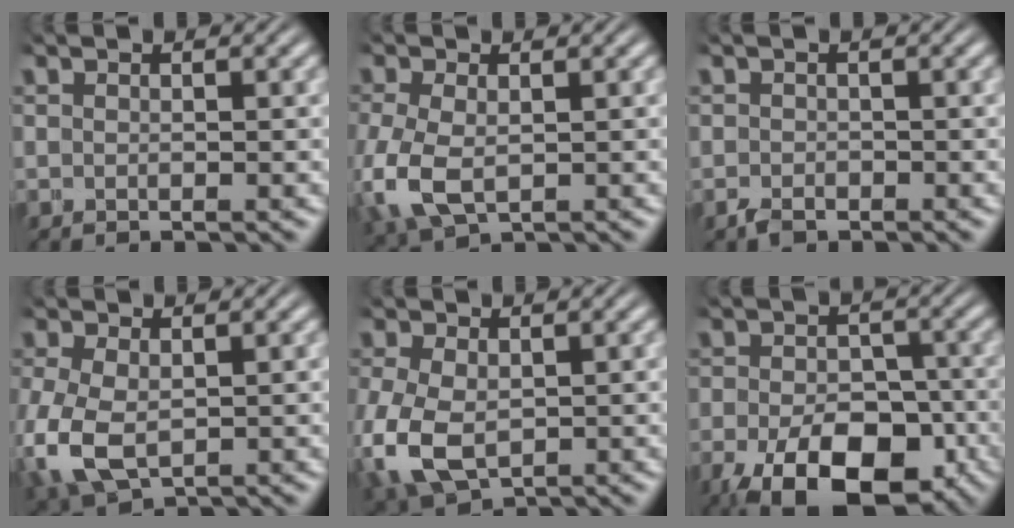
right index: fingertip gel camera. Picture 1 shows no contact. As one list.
[{"total": 4.2, "force": [-1.2, 3.3, 2.4], "torque": [-0.097, -0.036, 0.010]}, {"total": 1.5, "force": [-1.3, 0.1, -0.9], "torque": [0.006, -0.014, -0.007]}, {"total": 5.0, "force": [-1.3, 4.0, 2.7], "torque": [-0.106, -0.041, 0.012]}, {"total": 5.6, "force": [-1.5, 4.6, 2.9], "torque": [-0.111, -0.047, 0.010]}, {"total": 10.6, "force": [-6.9, 5.8, 5.5], "torque": [-0.095, -0.054, -0.077]}]